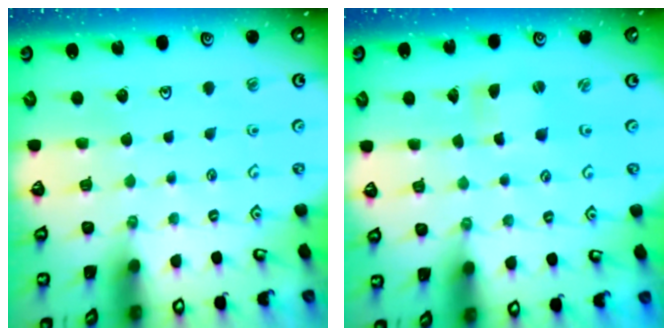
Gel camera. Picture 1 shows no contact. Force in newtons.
{"total": 1.1, "press": 1.0, "slide": 0.3}